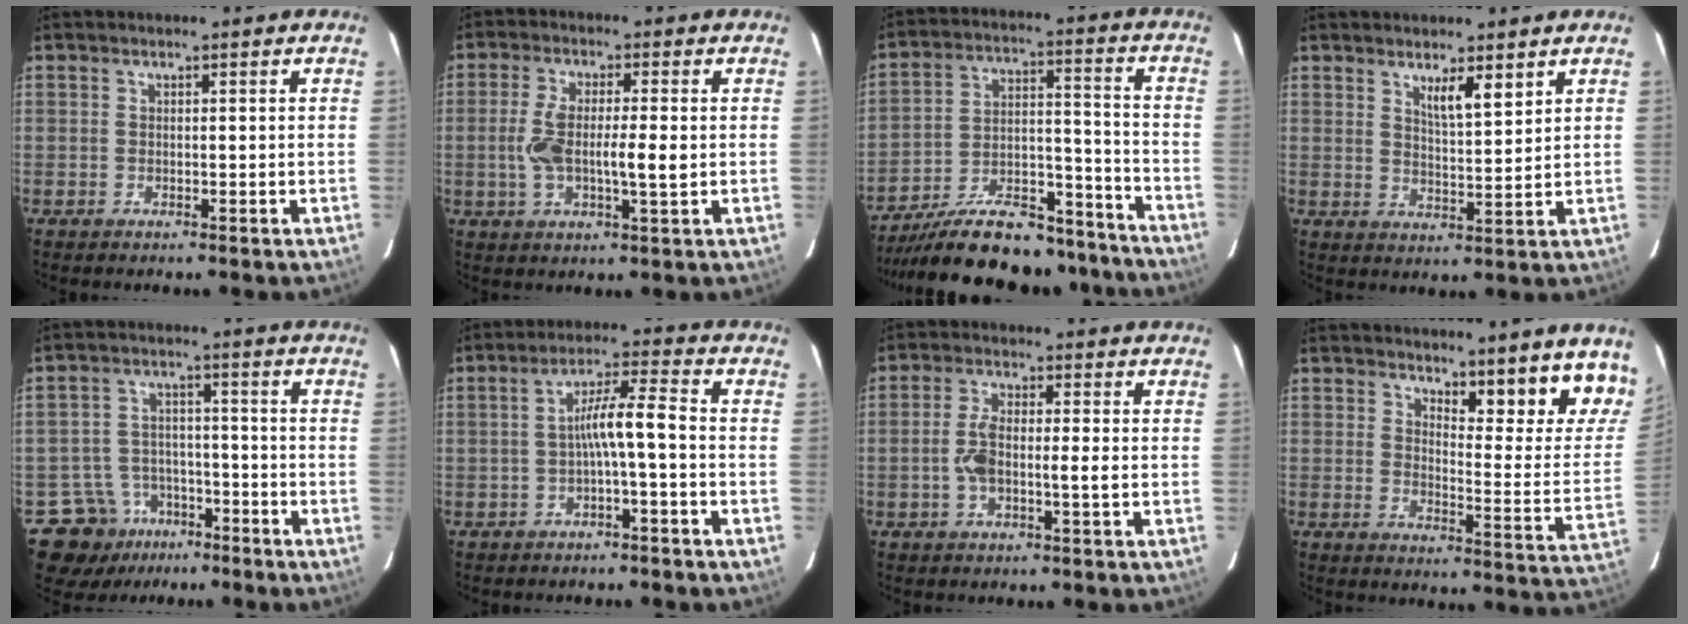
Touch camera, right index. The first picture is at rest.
{"total": 7.7, "force": [-0.4, 1.5, 7.6], "torque": [-0.148, 0.004, -0.008]}
{"total": 21.6, "force": [-19.1, 5.3, 8.6], "torque": [-0.129, 0.021, -0.297]}
{"total": 4.5, "force": [3.0, 0.5, 3.3], "torque": [-0.058, -0.009, 0.055]}
{"total": 9.5, "force": [-5.7, 7.5, 0.9], "torque": [-0.021, 0.033, -0.080]}
{"total": 5.8, "force": [-1.1, 0.0, 5.7], "torque": [-0.097, 0.023, -0.016]}
{"total": 5.2, "force": [-0.7, 1.1, 5.0], "torque": [-0.108, 0.011, -0.015]}
{"total": 12.5, "force": [11.1, 1.7, 5.5], "torque": [-0.047, -0.046, 0.125]}